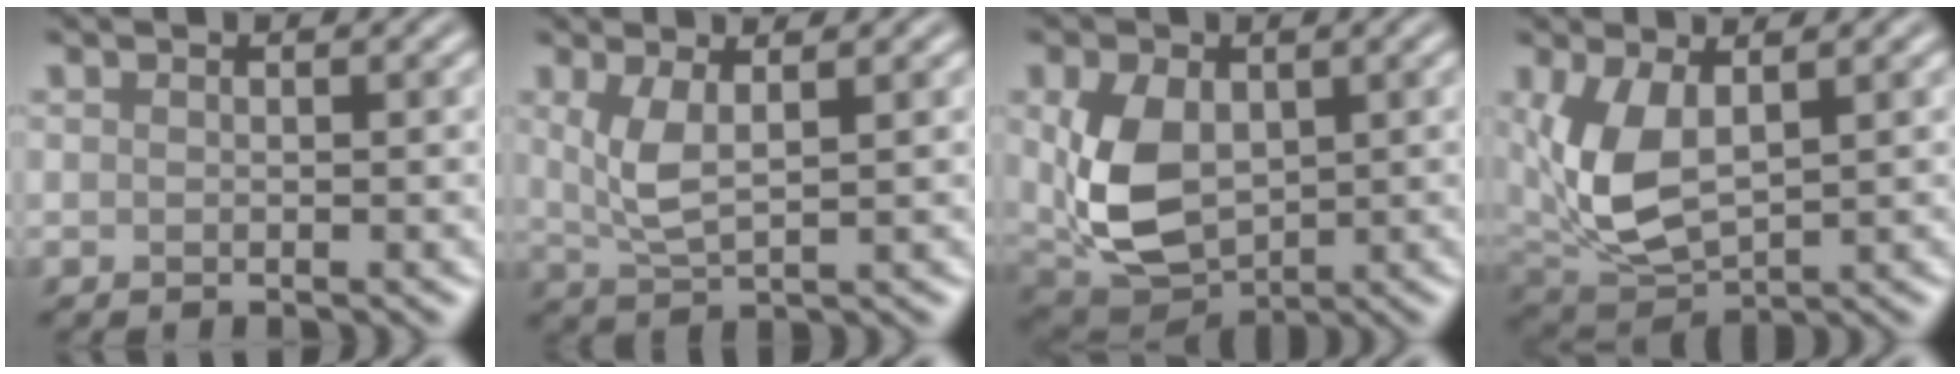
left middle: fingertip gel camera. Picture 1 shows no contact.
{"total": 3.1, "force": [1.1, 1.0, 2.7], "torque": [-0.064, -0.003, 0.025]}
{"total": 7.3, "force": [0.7, 4.8, 5.4], "torque": [-0.123, -0.006, 0.020]}
{"total": 6.4, "force": [1.2, 3.3, 5.3], "torque": [-0.132, -0.008, 0.031]}